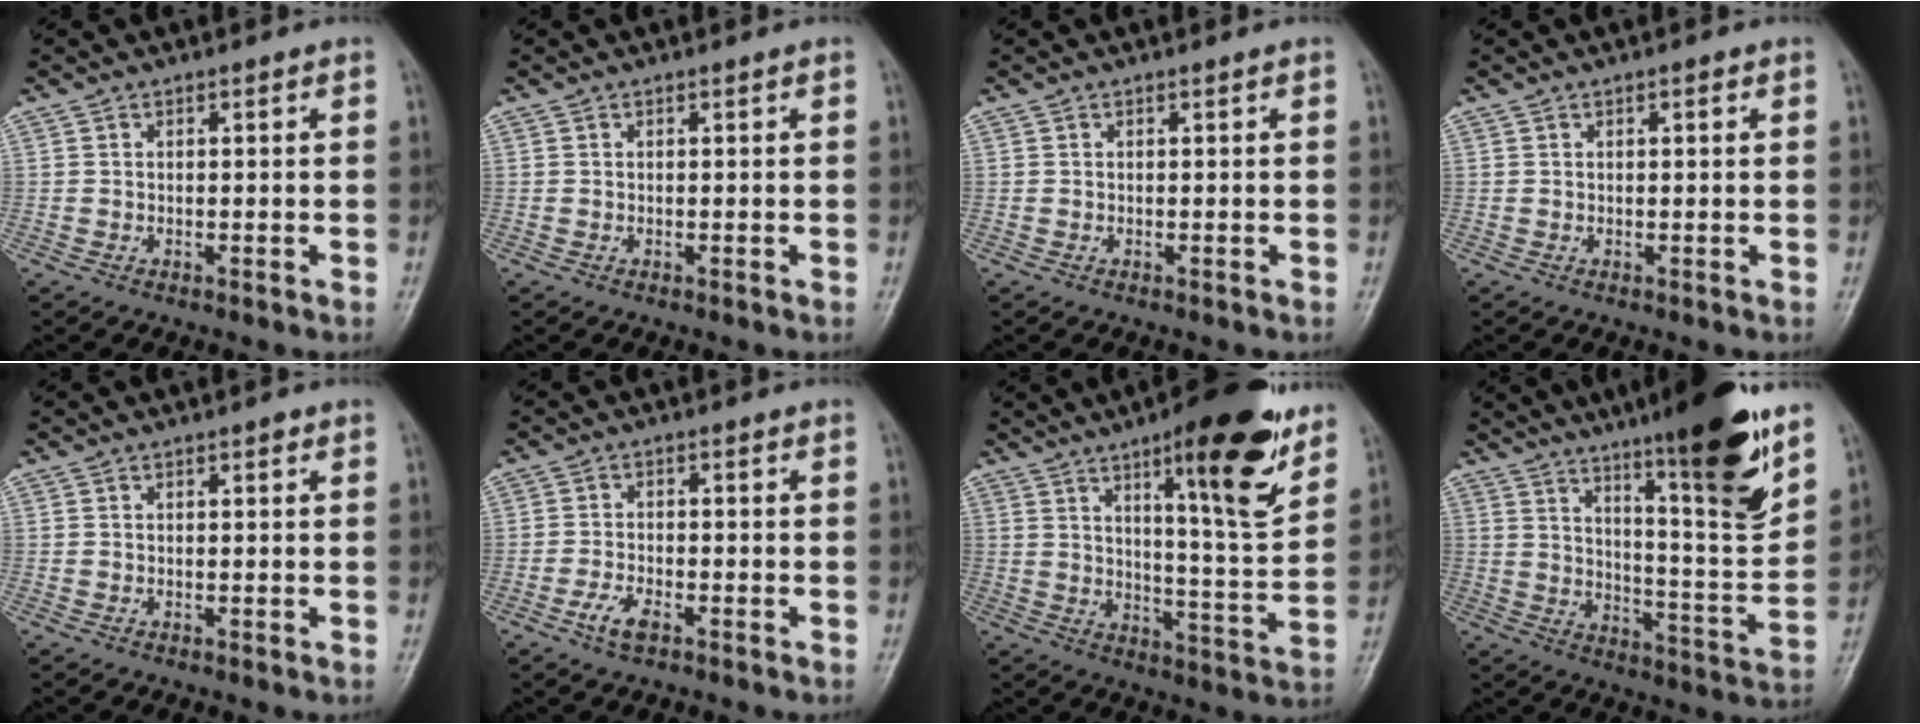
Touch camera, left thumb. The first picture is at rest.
{"total": 0.0}
{"total": 0.0}
{"total": 1.1, "force": [0.4, 0.4, 0.9], "torque": [-0.012, 0.002, 0.004]}
{"total": 0.8, "force": [0.4, 0.4, 0.6], "torque": [-0.007, 0.001, 0.003]}
{"total": 3.9, "force": [-2.2, 1.7, 2.7], "torque": [-0.058, 0.012, -0.043]}
{"total": 18.0, "force": [10.4, 4.0, 14.1], "torque": [-0.174, -0.060, 0.156]}
{"total": 19.6, "force": [12.6, 2.5, 14.8], "torque": [-0.190, -0.074, 0.196]}